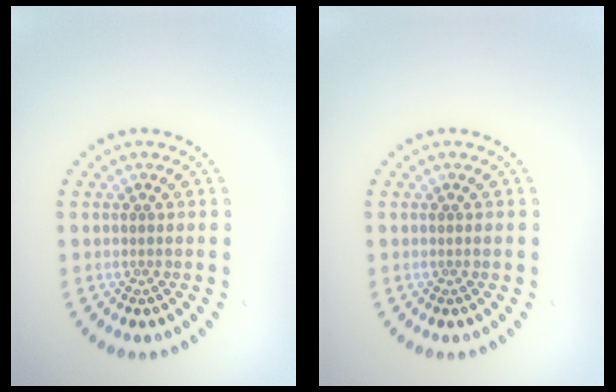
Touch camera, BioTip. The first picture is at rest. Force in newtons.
{"total": 0.0}